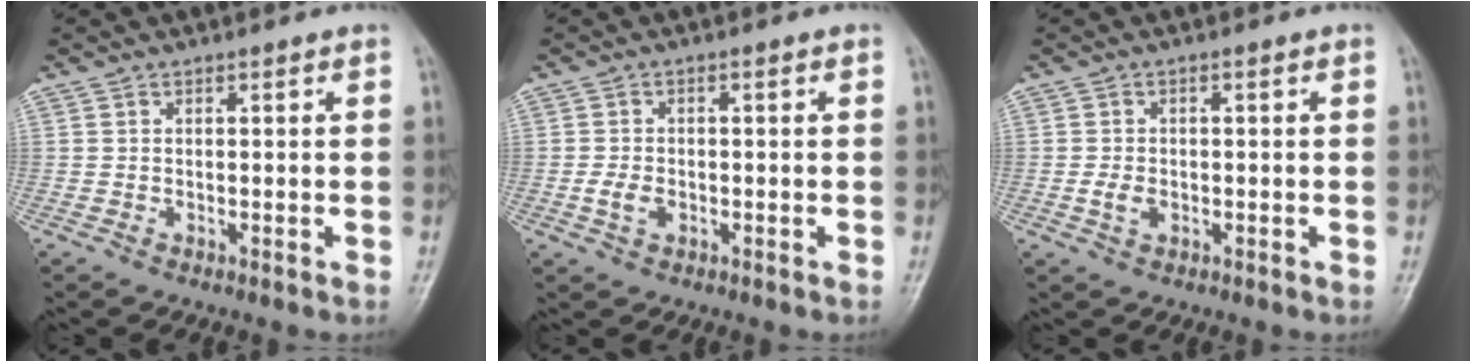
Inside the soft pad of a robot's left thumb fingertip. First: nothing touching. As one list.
[{"total": 2.9, "force": [-0.9, 1.9, 2.0], "torque": [-0.041, 0.007, -0.017]}, {"total": 2.5, "force": [-0.6, 1.7, 1.8], "torque": [-0.034, 0.004, -0.012]}]